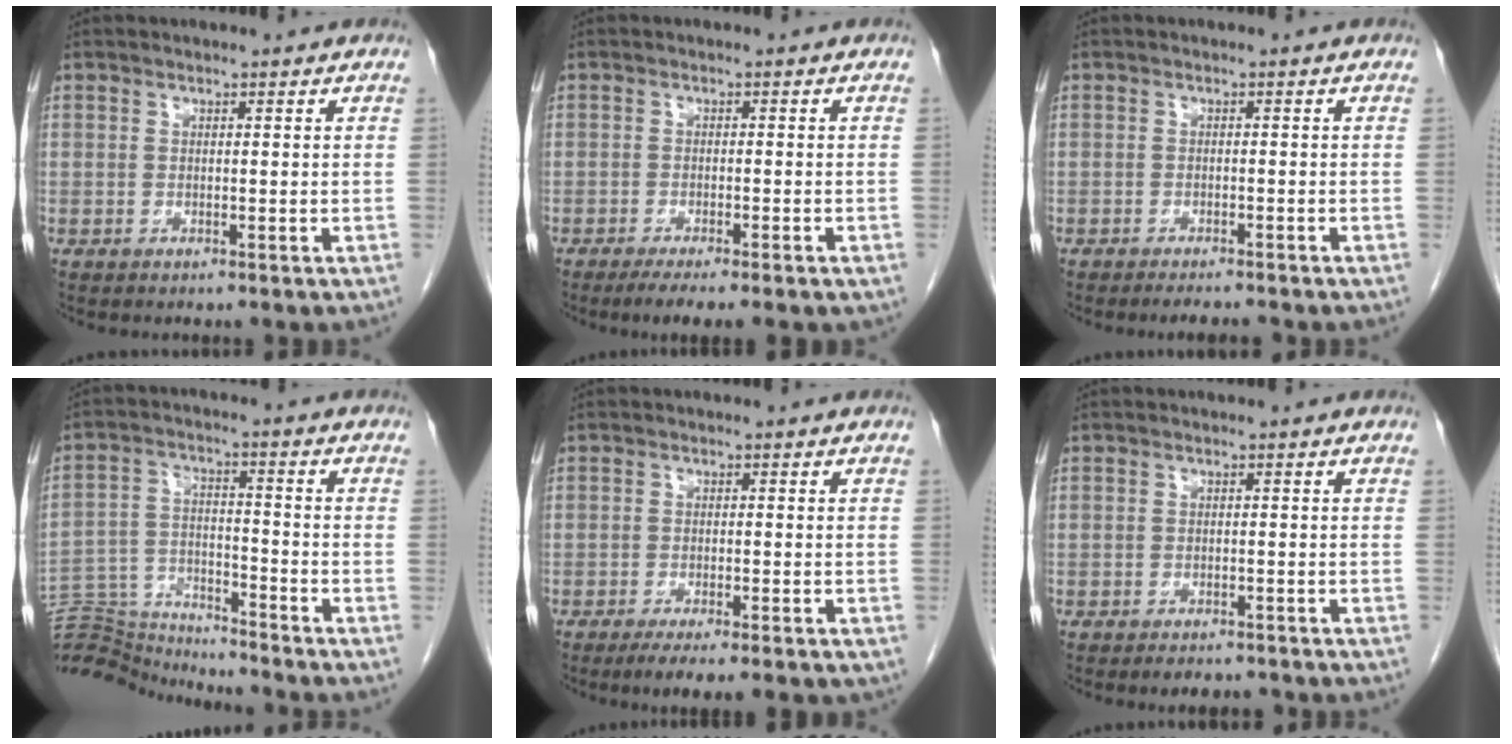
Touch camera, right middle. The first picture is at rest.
{"total": 6.6, "force": [-4.8, 1.0, 4.4], "torque": [-0.053, -0.013, -0.067]}
{"total": 3.4, "force": [-3.1, 0.3, 1.4], "torque": [-0.016, -0.006, -0.043]}
{"total": 13.0, "force": [-12.9, 0.5, 1.0], "torque": [-0.022, 0.022, -0.224]}
{"total": 7.2, "force": [-5.0, 1.5, 5.0], "torque": [-0.059, -0.014, -0.071]}
{"total": 3.5, "force": [-3.1, 1.1, 1.1], "torque": [-0.014, -0.003, -0.039]}